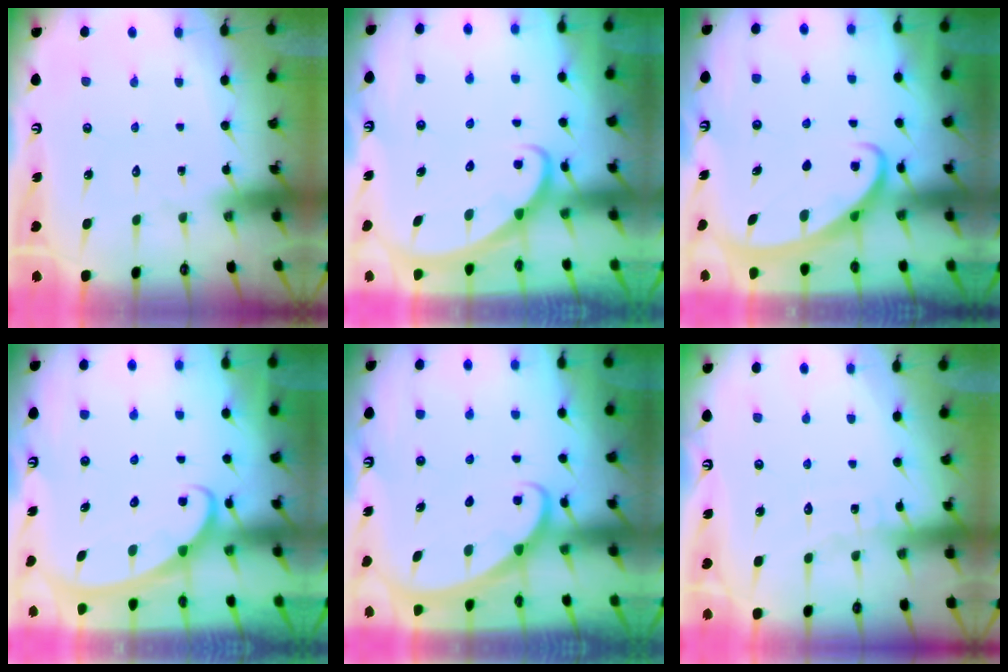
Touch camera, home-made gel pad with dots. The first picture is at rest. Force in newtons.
{"total": 2.5, "press": 2.5, "slide": 0.2}
{"total": 2.4, "press": 2.4, "slide": 0.4}
{"total": 2.3, "press": 2.3, "slide": 0.4}
{"total": 1.8, "press": 1.8, "slide": 0.1}
{"total": 3.9, "press": 3.9, "slide": 0.4}